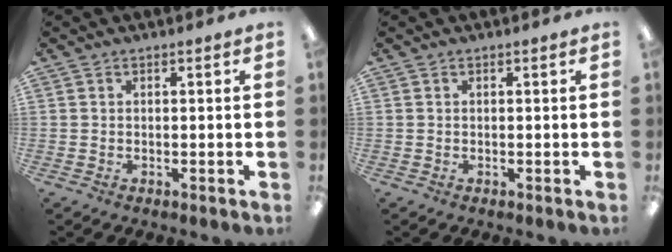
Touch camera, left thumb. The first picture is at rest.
{"total": 0.0}